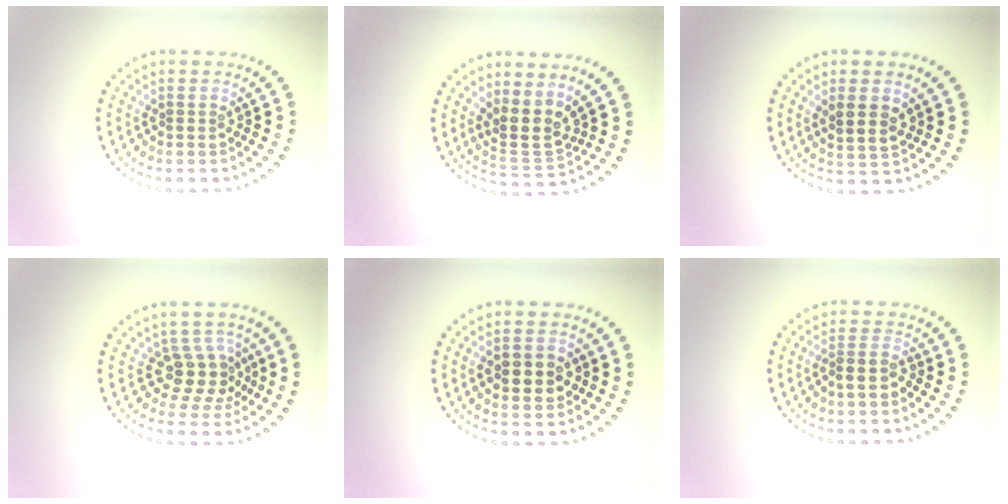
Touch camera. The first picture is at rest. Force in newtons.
{"total": 3.2, "press": 2.5, "slide": 2.0}
{"total": 2.3, "press": 2.1, "slide": 0.9}
{"total": 3.3, "press": 2.6, "slide": 2.0}
{"total": 4.0, "press": 4.0, "slide": 0.4}
{"total": 1.7, "press": 1.4, "slide": 1.0}